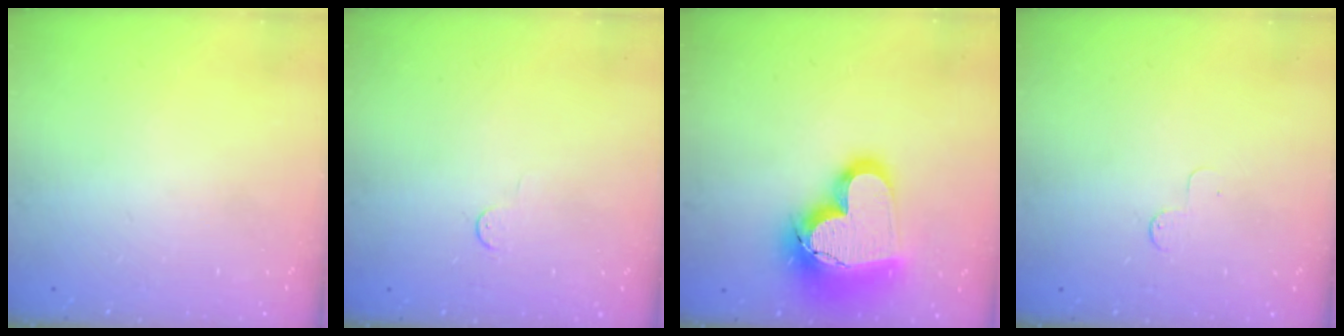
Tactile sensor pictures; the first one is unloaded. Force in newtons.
{"total": 2.8, "press": 2.8, "slide": 0.4}
{"total": 21.8, "press": 21.7, "slide": 1.8}
{"total": 2.6, "press": 2.6, "slide": 0.3}